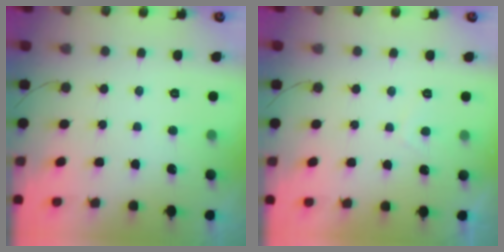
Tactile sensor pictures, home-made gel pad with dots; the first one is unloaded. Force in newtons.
{"total": 1.5, "press": 1.4, "slide": 0.6}